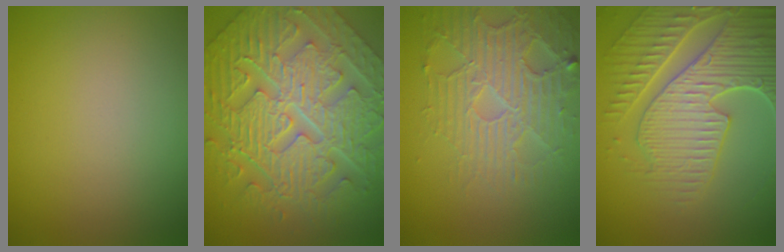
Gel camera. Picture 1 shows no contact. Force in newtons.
{"total": 10.8, "press": 8.0, "slide": 7.3}
{"total": 4.7, "press": 4.1, "slide": 2.3}
{"total": 8.5, "press": 6.1, "slide": 5.9}